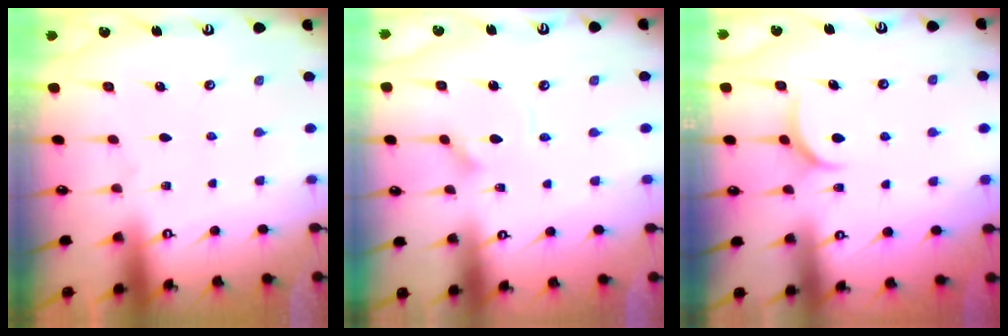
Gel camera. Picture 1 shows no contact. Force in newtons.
{"total": 4.2, "press": 4.2, "slide": 0.4}
{"total": 5.9, "press": 5.9, "slide": 0.7}